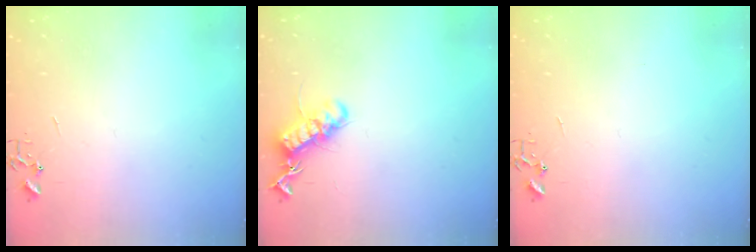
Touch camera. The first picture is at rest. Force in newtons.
{"total": 13.8, "press": 13.7, "slide": 1.3}
{"total": 0.0}